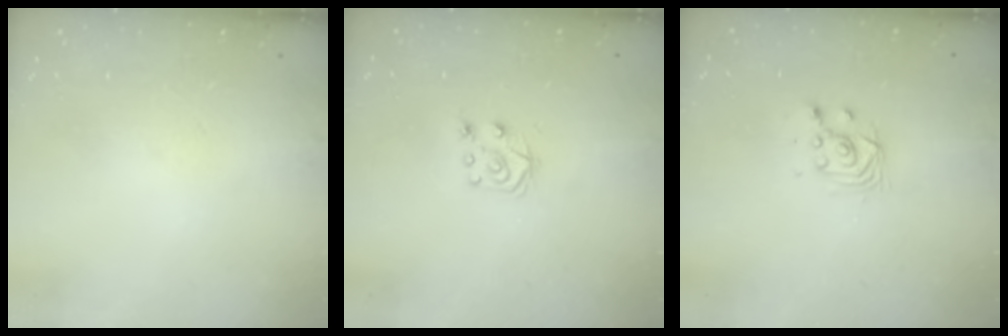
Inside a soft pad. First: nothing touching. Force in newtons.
{"total": 5.7, "press": 5.7, "slide": 0.5}
{"total": 4.7, "press": 4.6, "slide": 1.2}